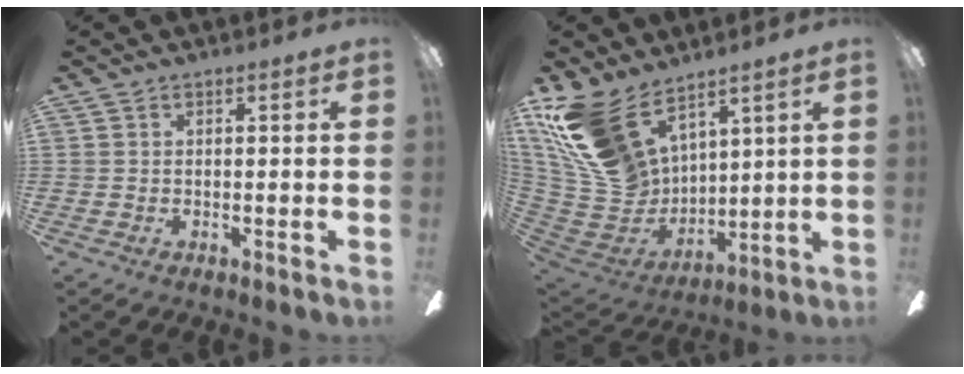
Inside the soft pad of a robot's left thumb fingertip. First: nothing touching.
{"total": 19.9, "force": [13.0, 11.3, 10.1], "torque": [-0.248, -0.073, 0.245]}